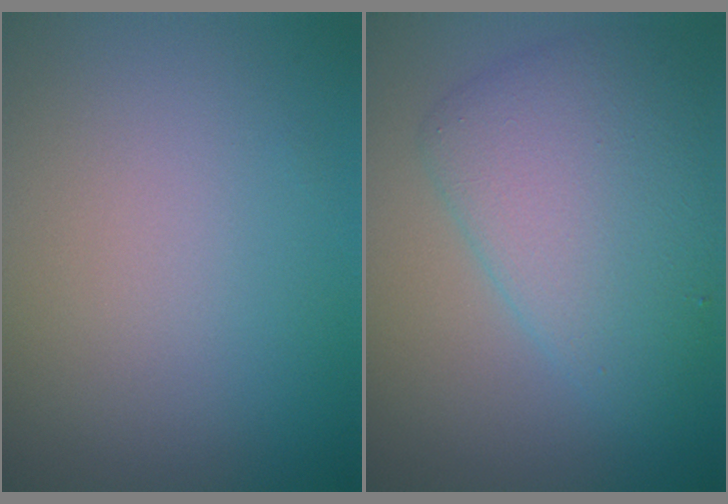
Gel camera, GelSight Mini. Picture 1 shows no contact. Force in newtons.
{"total": 6.1, "press": 6.1, "slide": 0.1}